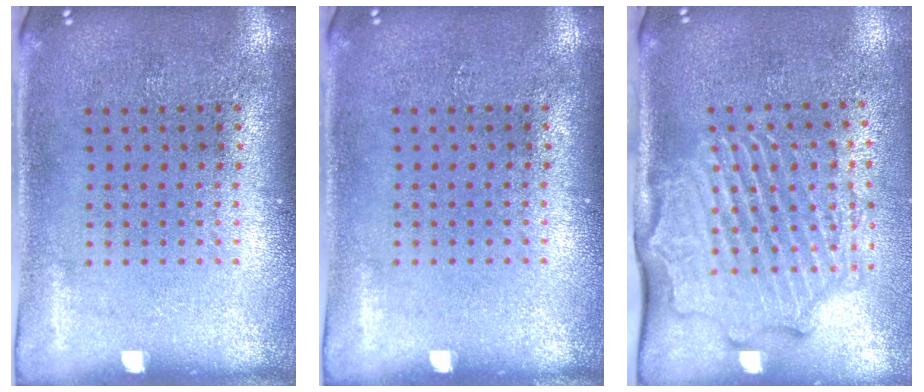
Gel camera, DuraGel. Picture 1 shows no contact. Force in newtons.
{"total": 0.0}
{"total": 2.6, "press": 2.2, "slide": 1.4}